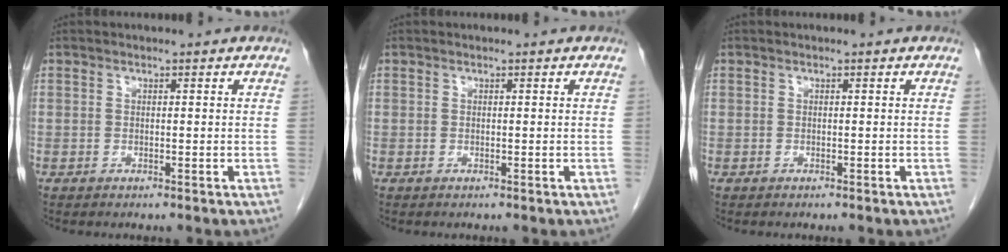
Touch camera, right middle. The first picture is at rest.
{"total": 0.0}
{"total": 0.0}